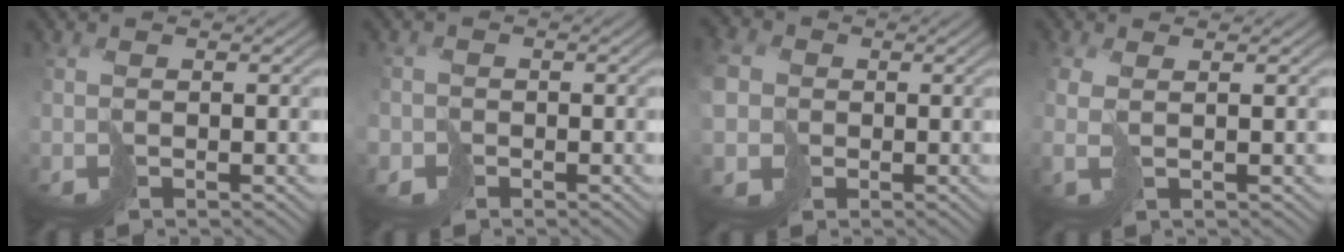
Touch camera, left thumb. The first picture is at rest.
{"total": 1.8, "force": [-1.2, 1.3, -0.4], "torque": [0.010, -0.006, -0.026]}
{"total": 5.6, "force": [-0.5, 5.2, 2.0], "torque": [-0.079, -0.008, -0.012]}
{"total": 2.4, "force": [0.4, 1.1, 2.1], "torque": [-0.059, -0.001, 0.010]}